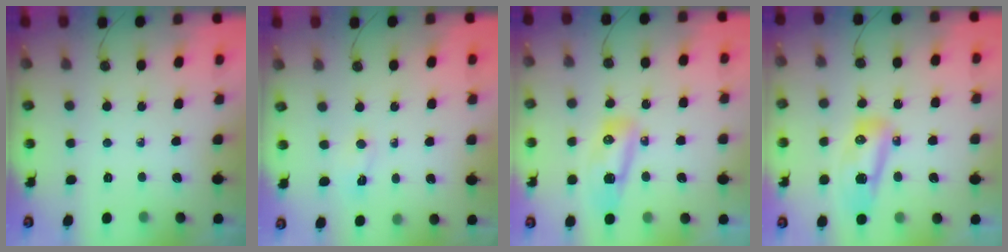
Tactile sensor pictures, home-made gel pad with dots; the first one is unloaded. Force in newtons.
{"total": 2.7, "press": 2.7, "slide": 0.5}
{"total": 10.3, "press": 10.0, "slide": 2.4}
{"total": 14.7, "press": 12.1, "slide": 8.3}